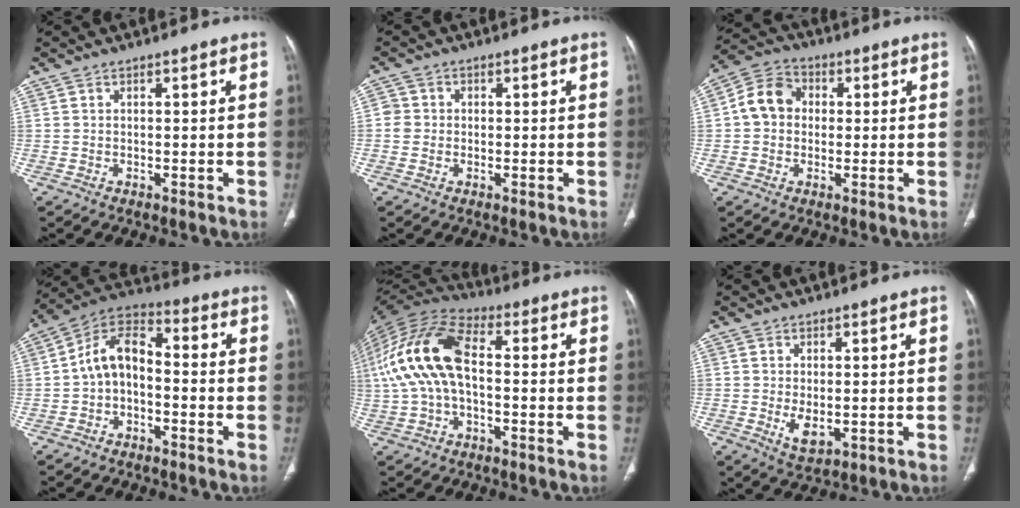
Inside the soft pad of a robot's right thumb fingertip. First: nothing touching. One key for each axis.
{"total": 2.6, "fx": -0.1, "fy": 2.5, "fz": 0.6, "tx": 0.007, "ty": 0.007, "tz": -0.004}
{"total": 8.1, "fx": 0.6, "fy": 6.9, "fz": 4.3, "tx": -0.067, "ty": 0.022, "tz": -0.001}
{"total": 9.5, "fx": -1.7, "fy": 6.2, "fz": 7.0, "tx": -0.114, "ty": 0.041, "tz": -0.046}
{"total": 16.3, "fx": 0.1, "fy": 8.9, "fz": 13.7, "tx": -0.289, "ty": 0.038, "tz": -0.004}
{"total": 3.9, "fx": -0.6, "fy": 2.0, "fz": 3.3, "tx": -0.056, "ty": -0.010, "tz": 0.000}